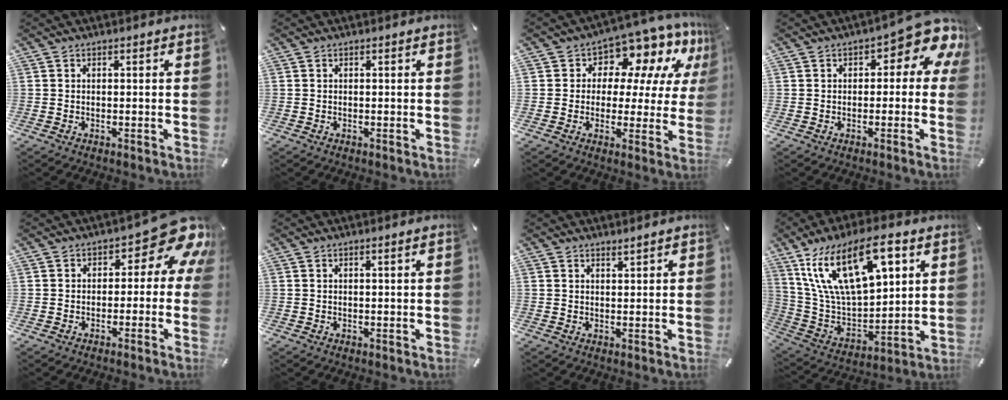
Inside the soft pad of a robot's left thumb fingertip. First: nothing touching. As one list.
[{"total": 0.0}, {"total": 9.5, "force": [6.6, 5.8, 3.4], "torque": [-0.059, -0.061, 0.118]}, {"total": 8.9, "force": [4.1, 4.0, 6.8], "torque": [-0.079, -0.032, 0.065]}, {"total": 10.3, "force": [3.9, 5.5, 7.8], "torque": [-0.085, -0.033, 0.065]}, {"total": 0.9, "force": [0.4, 0.0, 0.8], "torque": [-0.014, -0.001, 0.006]}, {"total": 1.3, "force": [1.2, 0.2, 0.4], "torque": [-0.008, -0.001, 0.022]}, {"total": 22.6, "force": [11.5, 11.6, 15.6], "torque": [-0.312, -0.048, 0.195]}]